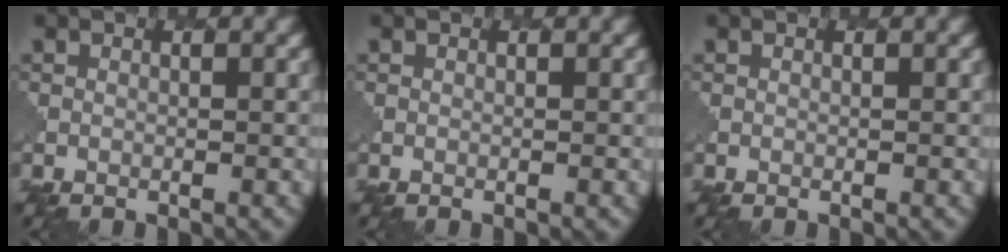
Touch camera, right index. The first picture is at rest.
{"total": 0.0}
{"total": 0.0}